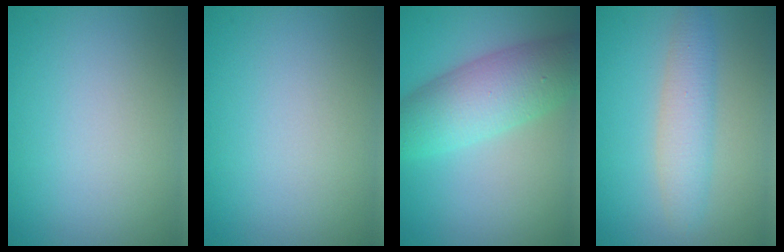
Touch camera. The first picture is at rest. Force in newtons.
{"total": 0.0}
{"total": 6.9, "press": 6.9, "slide": 0.1}
{"total": 3.4, "press": 3.4, "slide": 0.1}